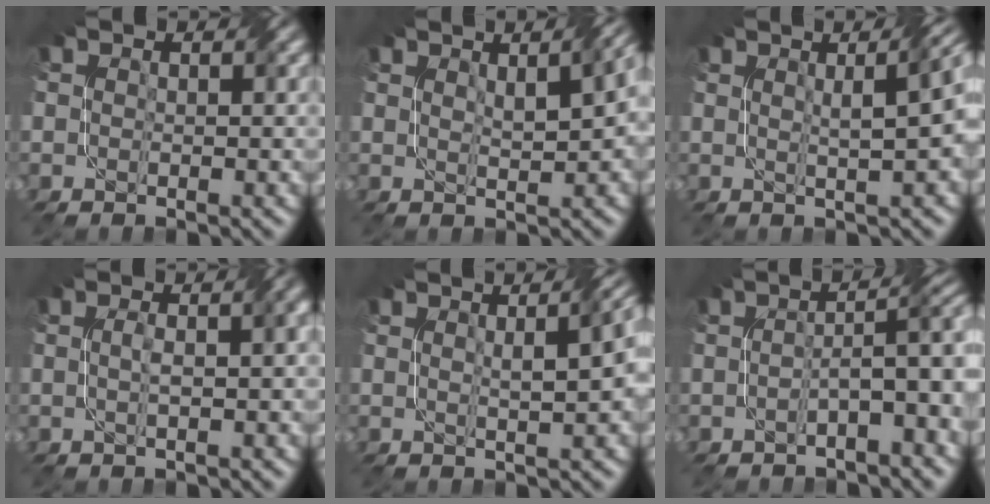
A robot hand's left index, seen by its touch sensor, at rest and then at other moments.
{"total": 5.7, "force": [2.0, 1.7, 5.1], "torque": [-0.049, 0.014, 0.033]}
{"total": 7.8, "force": [2.2, 2.9, 6.9], "torque": [-0.035, 0.042, 0.007]}
{"total": 3.4, "force": [0.1, 1.1, 3.2], "torque": [-0.032, 0.014, 0.000]}
{"total": 6.8, "force": [1.6, 2.4, 6.2], "torque": [-0.031, 0.032, 0.009]}
{"total": 4.8, "force": [-0.9, 1.1, 4.6], "torque": [-0.066, 0.013, -0.019]}